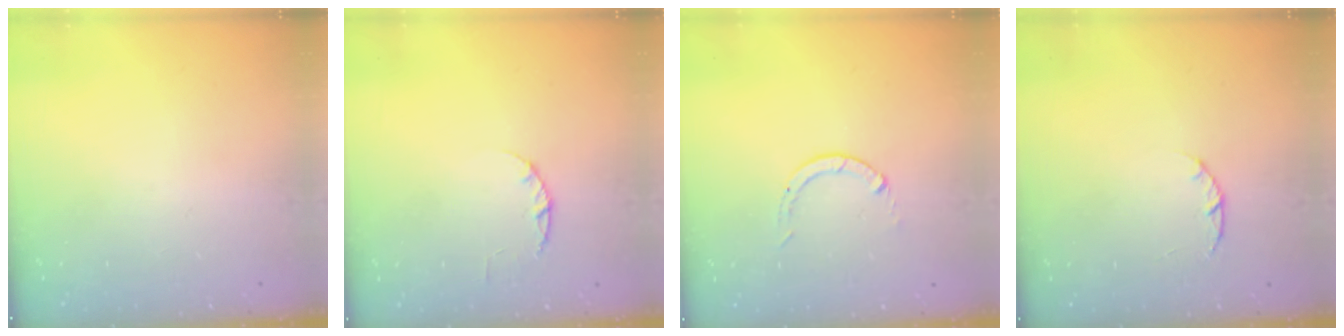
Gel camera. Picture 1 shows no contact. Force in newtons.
{"total": 2.4, "press": 2.3, "slide": 0.4}
{"total": 0.0}
{"total": 1.4, "press": 1.3, "slide": 0.3}